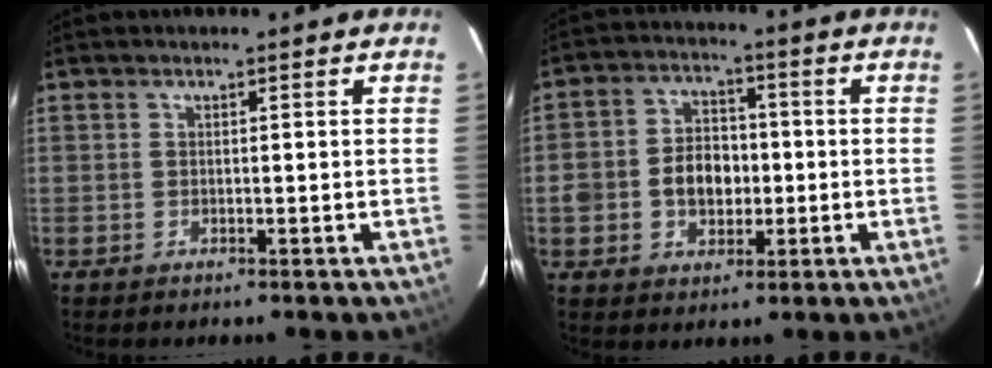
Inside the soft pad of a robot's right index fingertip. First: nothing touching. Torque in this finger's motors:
{"motor_torque": [0.28, 0.06, 0.46, 0.05]}